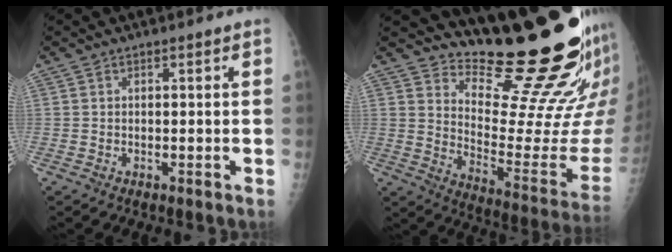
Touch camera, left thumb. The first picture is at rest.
{"total": 21.5, "force": [17.9, 3.3, 11.5], "torque": [-0.128, -0.179, 0.260]}